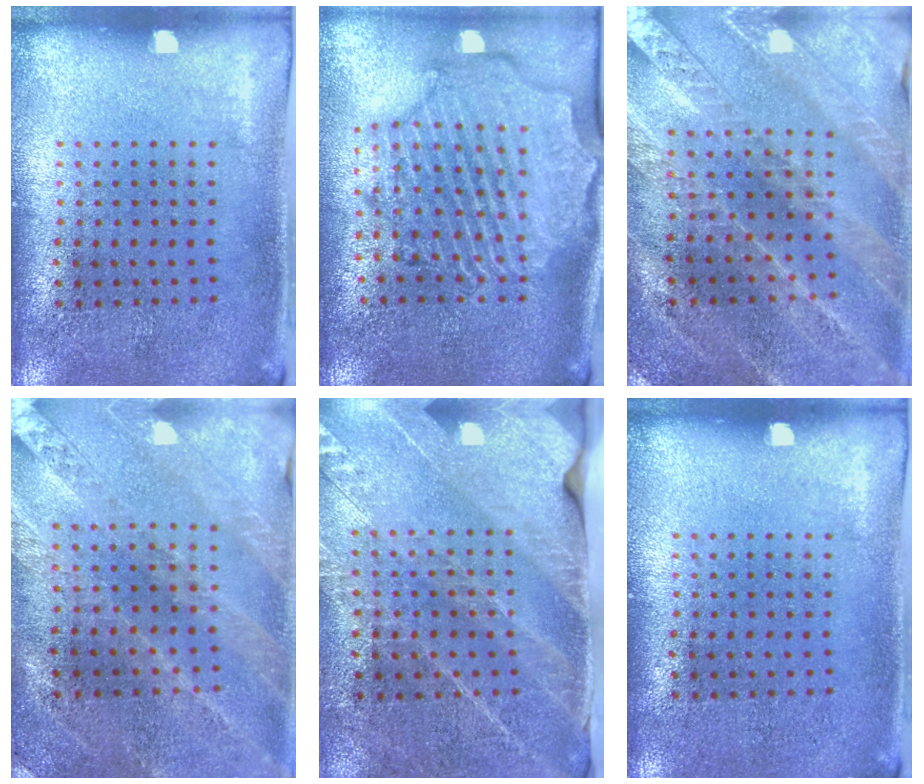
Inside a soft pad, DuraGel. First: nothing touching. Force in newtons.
{"total": 2.6, "press": 2.4, "slide": 1.1}
{"total": 2.4, "press": 2.4, "slide": 0.4}
{"total": 1.0, "press": 1.0, "slide": 0.3}
{"total": 2.6, "press": 2.5, "slide": 0.4}
{"total": 0.0}